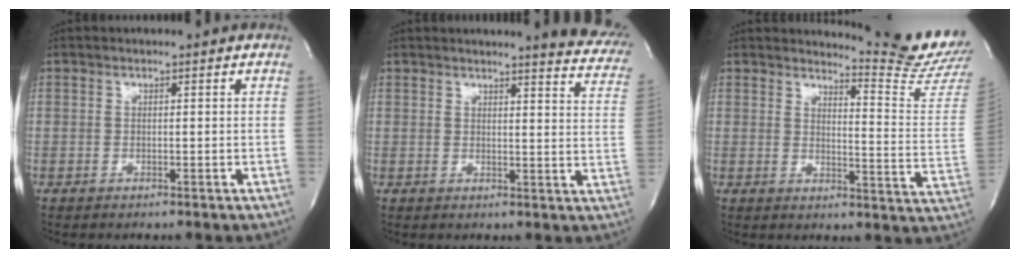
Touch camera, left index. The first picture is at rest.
{"total": 11.4, "force": [10.4, 0.8, 4.5], "torque": [-0.036, -0.068, 0.086]}
{"total": 11.9, "force": [11.6, -2.8, 0.5], "torque": [-0.013, -0.139, 0.131]}